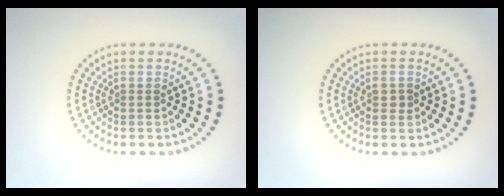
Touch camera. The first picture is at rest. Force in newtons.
{"total": 1.0, "press": 1.0, "slide": 0.2}